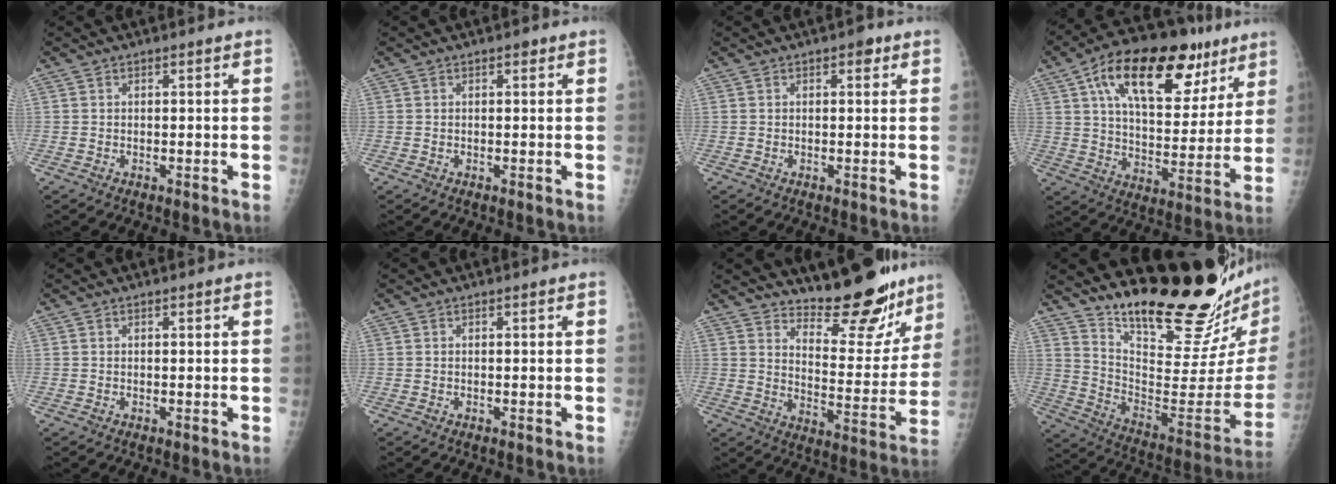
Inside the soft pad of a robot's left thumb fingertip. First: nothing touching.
{"total": 0.7, "force": [0.4, 0.4, 0.4], "torque": [0.001, 0.000, 0.002]}
{"total": 1.7, "force": [0.8, 1.0, 1.1], "torque": [-0.004, 0.001, 0.007]}
{"total": 25.5, "force": [12.9, 12.5, 18.1], "torque": [-0.243, -0.008, 0.202]}
{"total": 0.0}
{"total": 0.0}
{"total": 16.5, "force": [14.1, 5.1, 6.9], "torque": [-0.046, -0.120, 0.200]}
{"total": 28.8, "force": [24.4, 4.3, 14.6], "torque": [-0.198, -0.192, 0.351]}